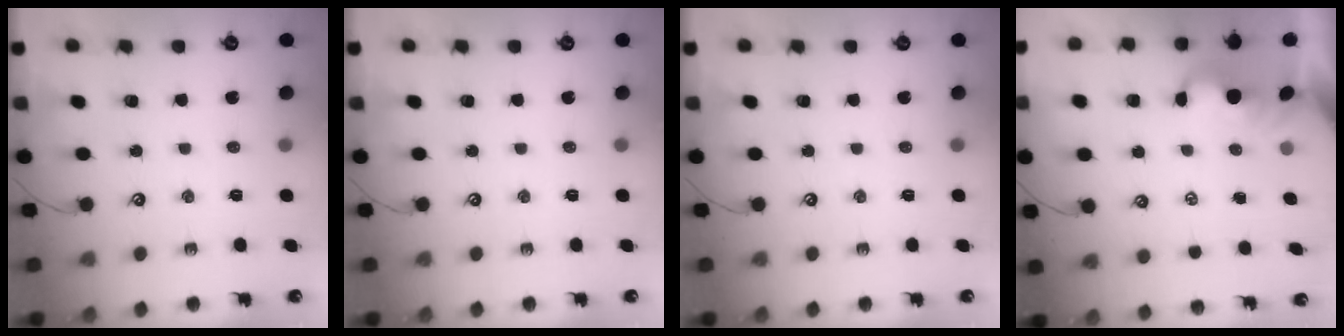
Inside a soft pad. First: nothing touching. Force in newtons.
{"total": 0.0}
{"total": 0.0}
{"total": 0.9, "press": 0.8, "slide": 0.4}